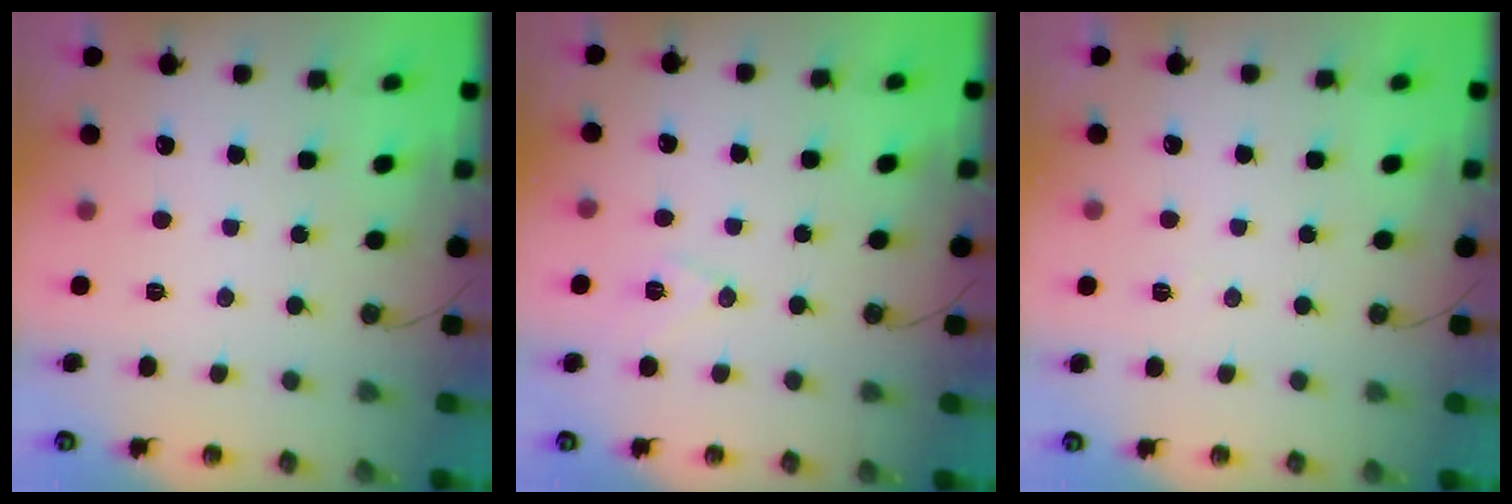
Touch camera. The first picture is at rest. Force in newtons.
{"total": 7.4, "press": 6.4, "slide": 3.7}
{"total": 5.2, "press": 2.9, "slide": 4.2}